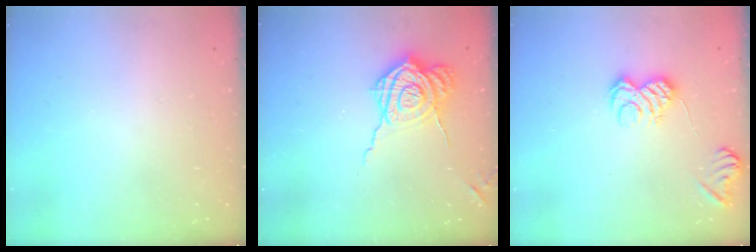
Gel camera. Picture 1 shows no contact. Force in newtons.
{"total": 12.6, "press": 12.6, "slide": 0.8}
{"total": 8.1, "press": 7.9, "slide": 1.4}